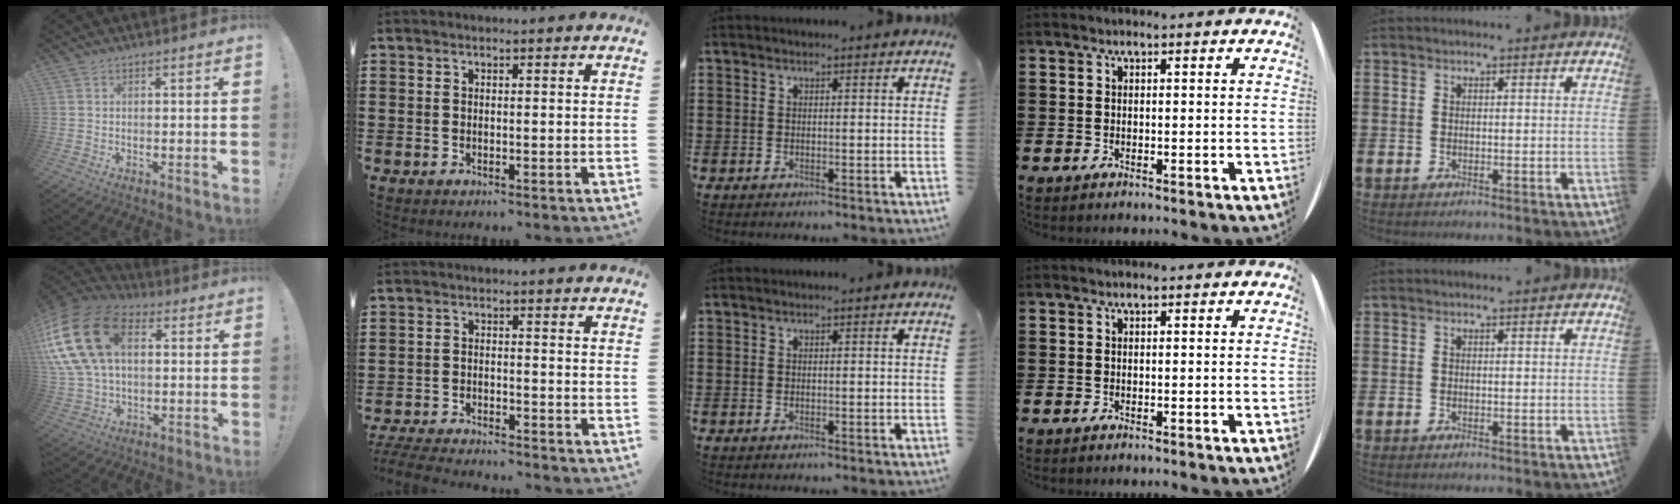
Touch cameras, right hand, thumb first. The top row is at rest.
{"thumb": {"total": 24.1, "force": [6.2, 15.9, 17.0], "torque": [-0.335, -0.005, 0.116]}, "index": {"total": 4.5, "force": [-4.5, 0.0, 0.6], "torque": [-0.024, -0.008, -0.093]}}